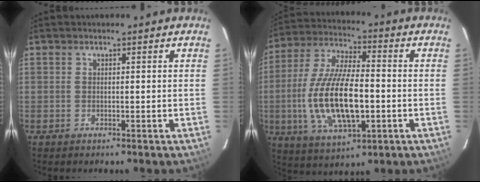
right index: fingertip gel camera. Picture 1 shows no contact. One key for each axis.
{"total": 17.8, "fx": -3.3, "fy": 6.8, "fz": 16.1, "tx": -0.333, "ty": -0.008, "tz": -0.053}